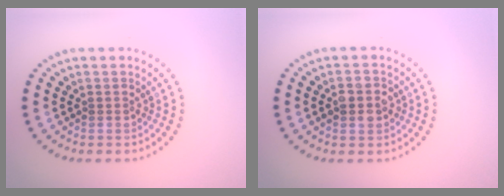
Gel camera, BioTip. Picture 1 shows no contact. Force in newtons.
{"total": 2.0, "press": 2.0, "slide": 0.2}